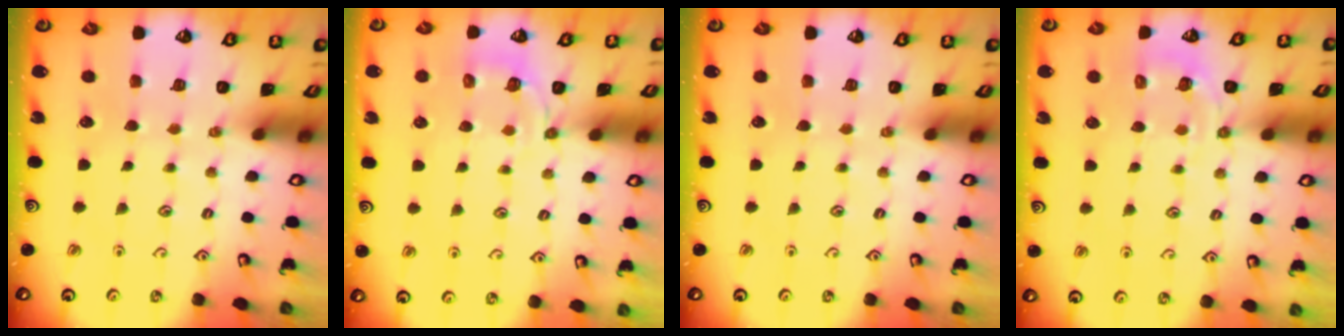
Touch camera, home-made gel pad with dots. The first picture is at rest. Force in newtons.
{"total": 4.0, "press": 3.4, "slide": 1.9}
{"total": 0.0}
{"total": 3.8, "press": 3.4, "slide": 1.6}